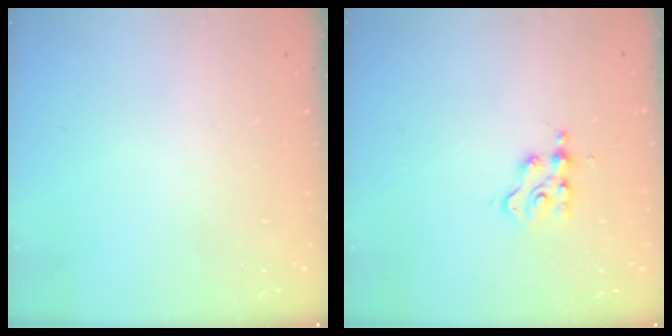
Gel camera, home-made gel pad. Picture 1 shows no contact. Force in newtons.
{"total": 3.6, "press": 3.6, "slide": 0.5}